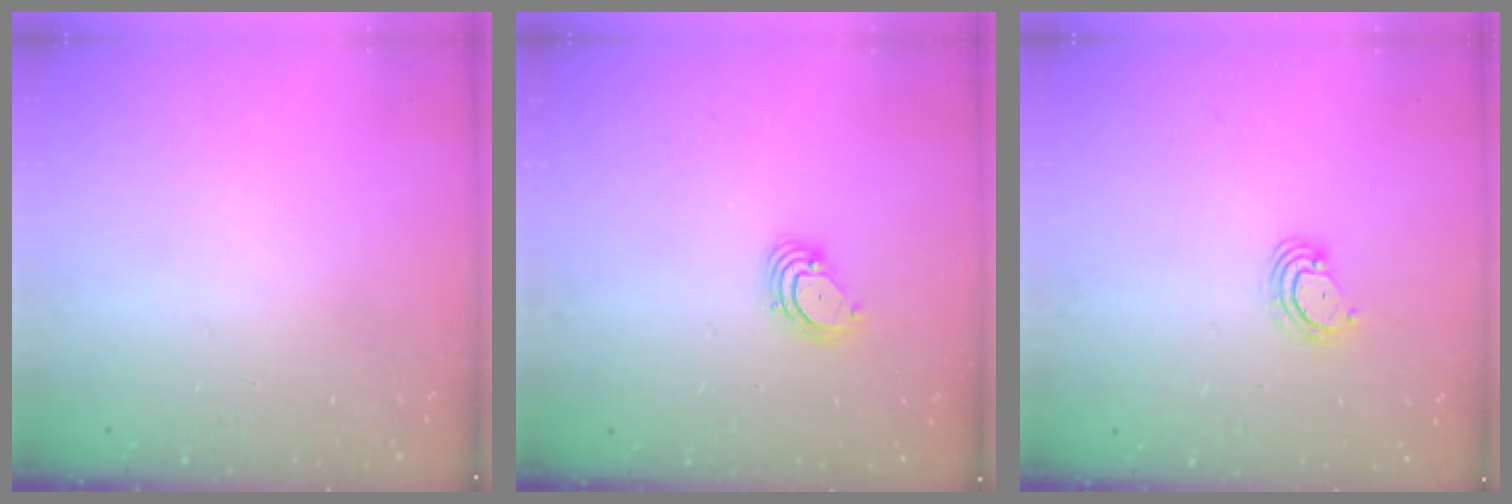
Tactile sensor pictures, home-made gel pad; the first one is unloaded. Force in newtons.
{"total": 3.2, "press": 3.2, "slide": 0.1}
{"total": 5.5, "press": 5.5, "slide": 0.6}